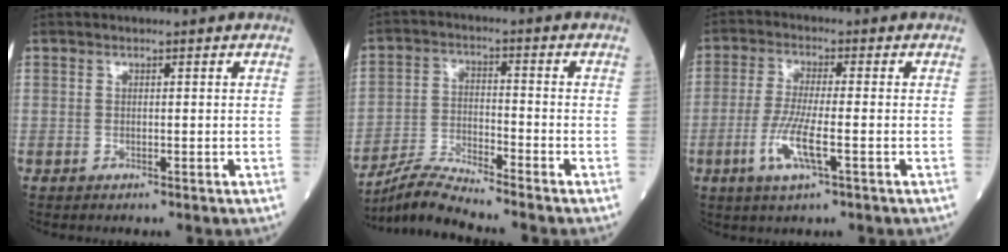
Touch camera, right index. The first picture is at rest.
{"total": 6.9, "force": [-6.6, -1.6, 1.1], "torque": [-0.033, -0.015, -0.128]}
{"total": 6.9, "force": [-2.4, 0.5, 6.5], "torque": [-0.134, -0.012, -0.048]}